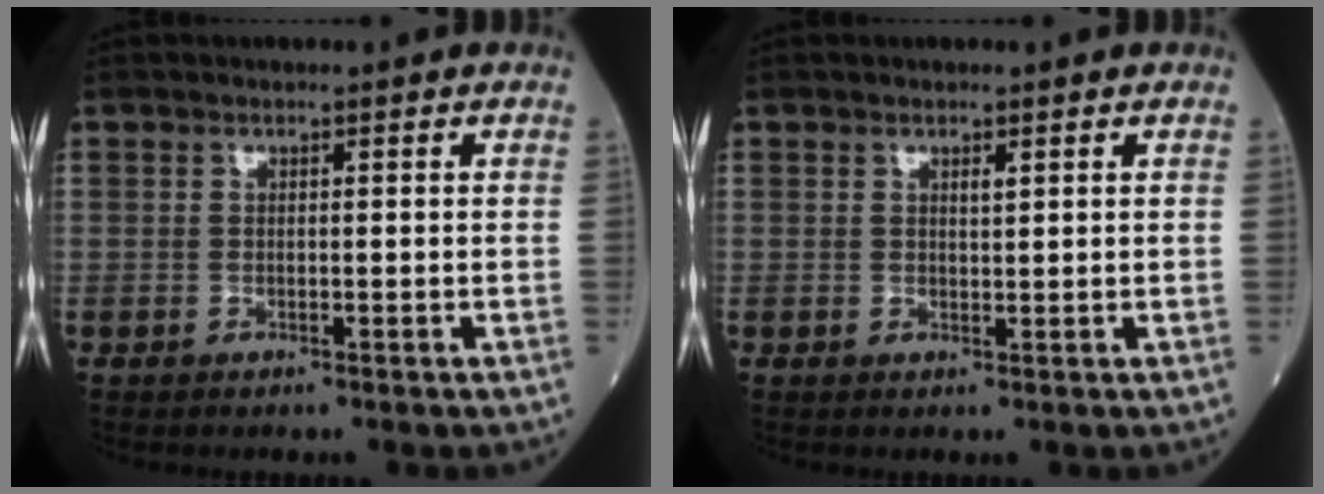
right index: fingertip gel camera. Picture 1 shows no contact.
{"total": 0.9, "force": [0.6, 0.2, 0.7], "torque": [-0.015, -0.004, 0.010]}